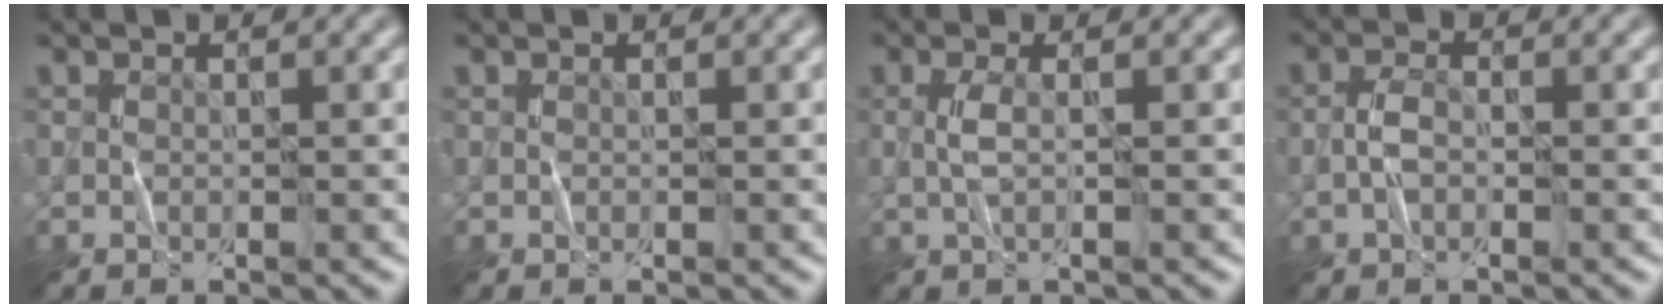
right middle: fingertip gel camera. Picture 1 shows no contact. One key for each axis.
{"total": 0.0}
{"total": 1.7, "fx": 0.0, "fy": 0.3, "fz": 1.7, "tx": -0.038, "ty": 0.006, "tz": -0.001}
{"total": 1.9, "fx": -0.7, "fy": 0.9, "fz": 1.5, "tx": -0.031, "ty": 0.006, "tz": -0.019}